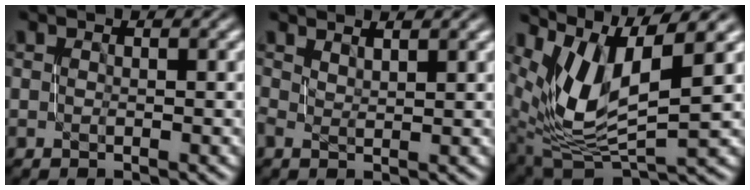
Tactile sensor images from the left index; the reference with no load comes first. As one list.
[{"total": 1.4, "force": [1.3, 0.2, 0.5], "torque": [-0.002, 0.005, 0.022]}, {"total": 9.2, "force": [3.8, 3.5, 7.6], "torque": [-0.166, 0.002, 0.081]}]